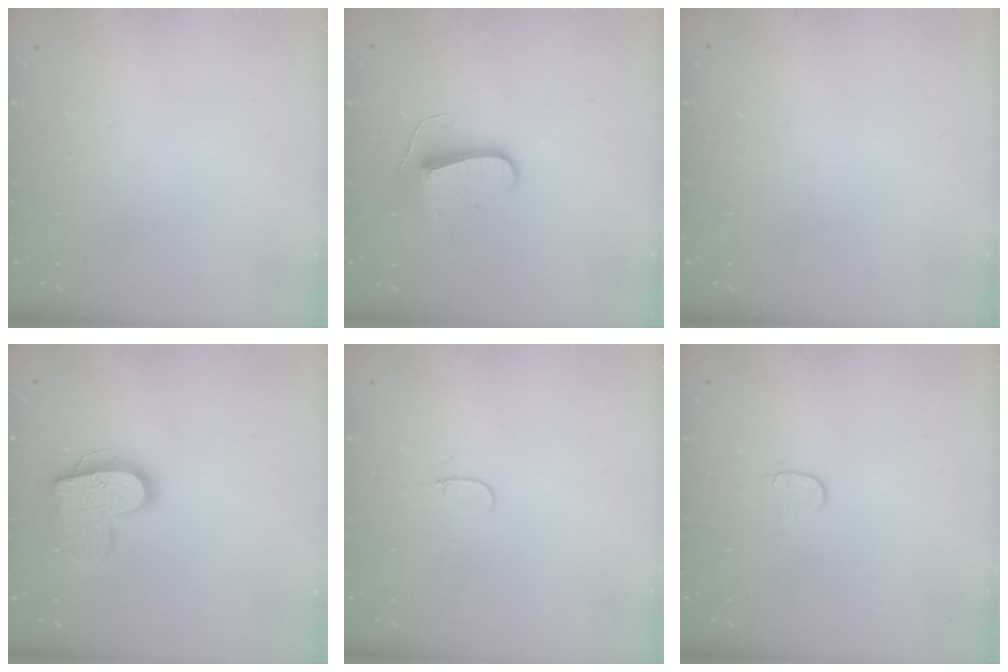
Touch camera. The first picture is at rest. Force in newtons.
{"total": 9.4, "press": 9.4, "slide": 0.9}
{"total": 0.0}
{"total": 14.8, "press": 14.8, "slide": 1.0}
{"total": 3.3, "press": 3.3, "slide": 0.4}
{"total": 4.4, "press": 4.4, "slide": 0.3}